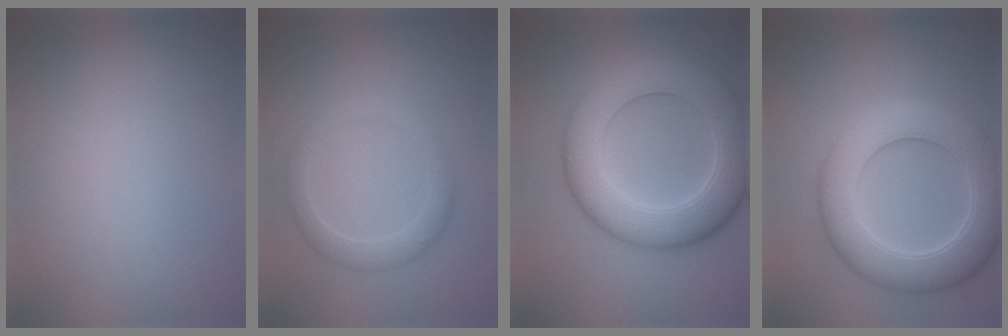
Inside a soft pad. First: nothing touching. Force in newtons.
{"total": 2.4, "press": 2.4, "slide": 0.1}
{"total": 9.0, "press": 9.0, "slide": 0.2}
{"total": 8.3, "press": 8.2, "slide": 0.5}